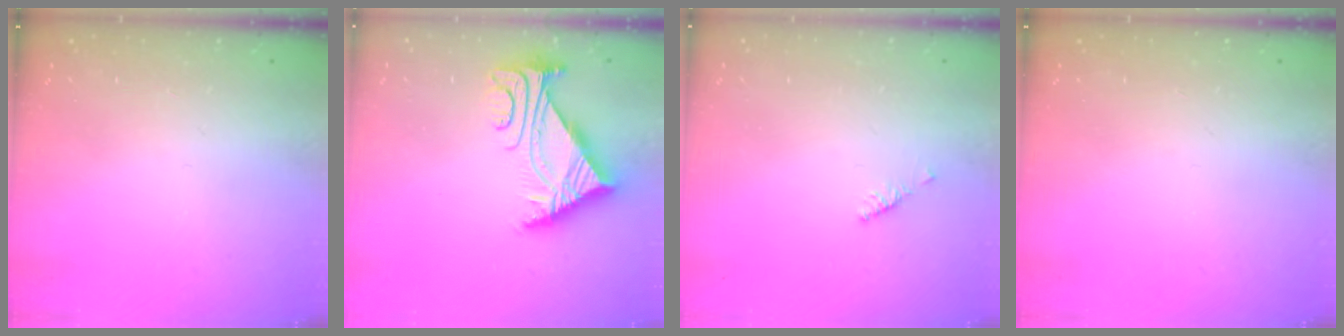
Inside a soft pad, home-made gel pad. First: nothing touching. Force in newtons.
{"total": 5.3, "press": 5.3, "slide": 0.5}
{"total": 2.1, "press": 2.0, "slide": 0.6}
{"total": 0.0}